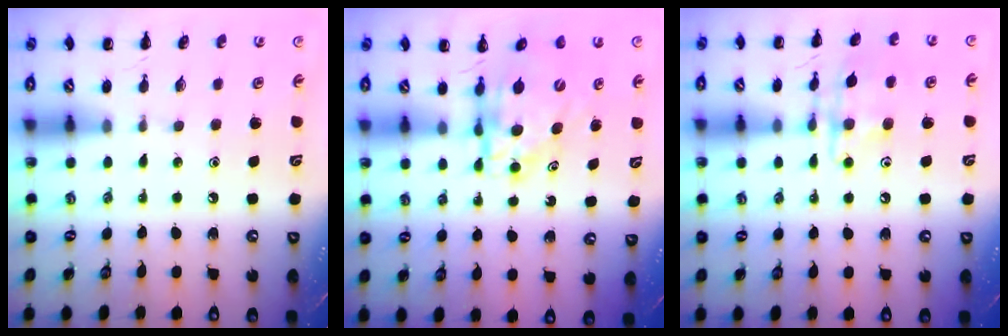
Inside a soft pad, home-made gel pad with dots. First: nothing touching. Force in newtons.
{"total": 5.9, "press": 5.9, "slide": 0.5}
{"total": 12.5, "press": 12.4, "slide": 1.6}